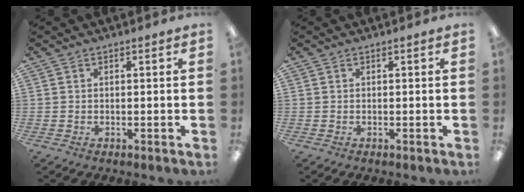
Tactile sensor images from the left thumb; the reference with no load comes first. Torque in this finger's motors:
{"motor_torque": [-0.03, -0.03, 0.04, -0.02, 0.00]}